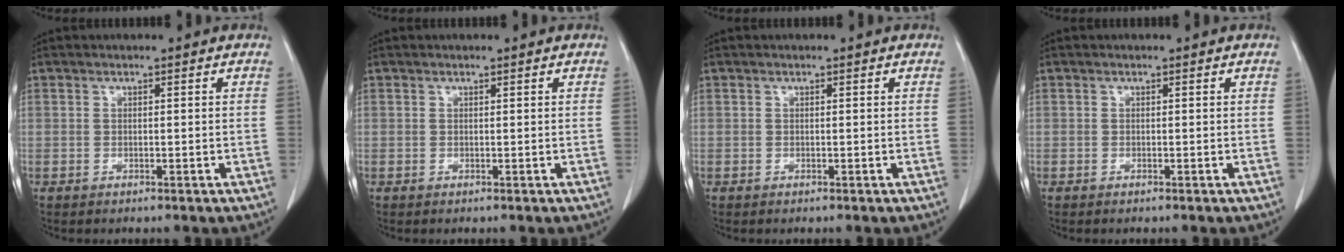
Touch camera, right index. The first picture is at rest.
{"total": 0.0}
{"total": 0.0}
{"total": 0.0}